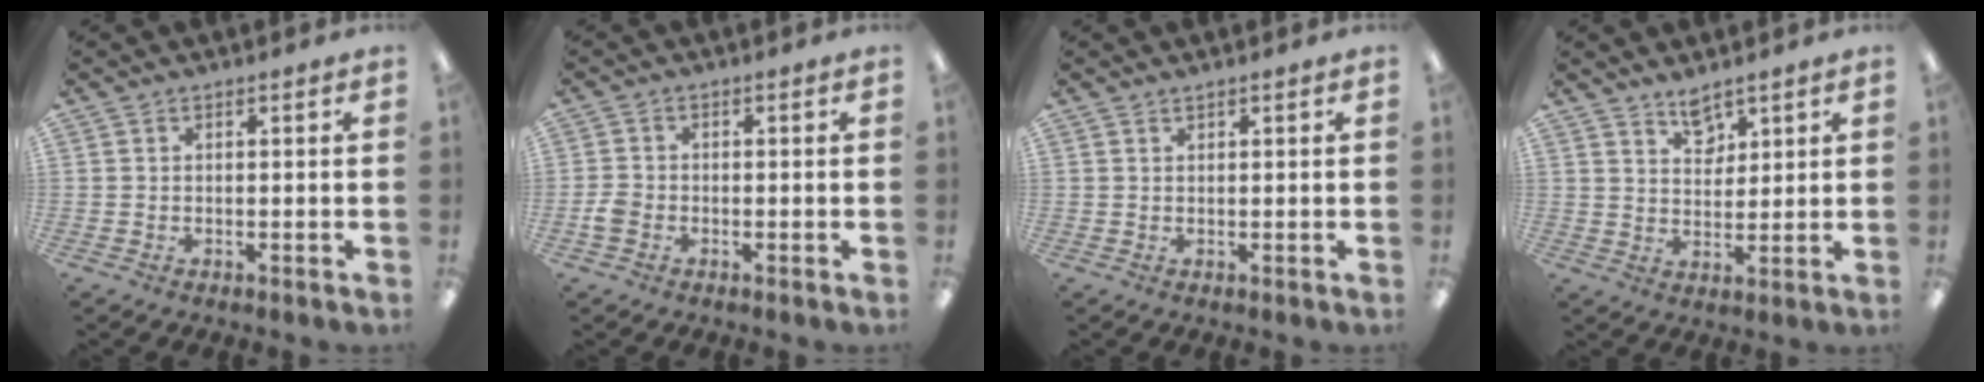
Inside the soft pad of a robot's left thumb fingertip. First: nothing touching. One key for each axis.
{"total": 2.7, "fx": -1.1, "fy": 2.1, "fz": 1.4, "tx": -0.023, "ty": 0.007, "tz": -0.019}
{"total": 0.6, "fx": 0.6, "fy": 0.1, "fz": 0.1, "tx": -0.002, "ty": 0.000, "tz": 0.011}
{"total": 5.5, "fx": 4.3, "fy": 2.9, "fz": 1.7, "tx": -0.013, "ty": -0.026, "tz": 0.076}